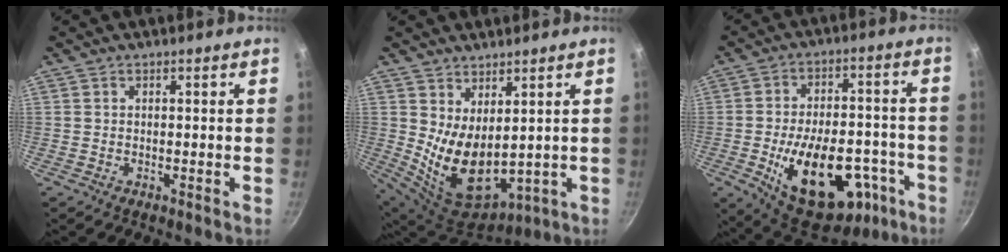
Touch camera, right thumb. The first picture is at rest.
{"total": 12.3, "force": [2.1, 7.2, 9.7], "torque": [-0.148, -0.047, 0.067]}
{"total": 24.8, "force": [-9.6, 13.9, 18.2], "torque": [-0.240, 0.037, -0.118]}